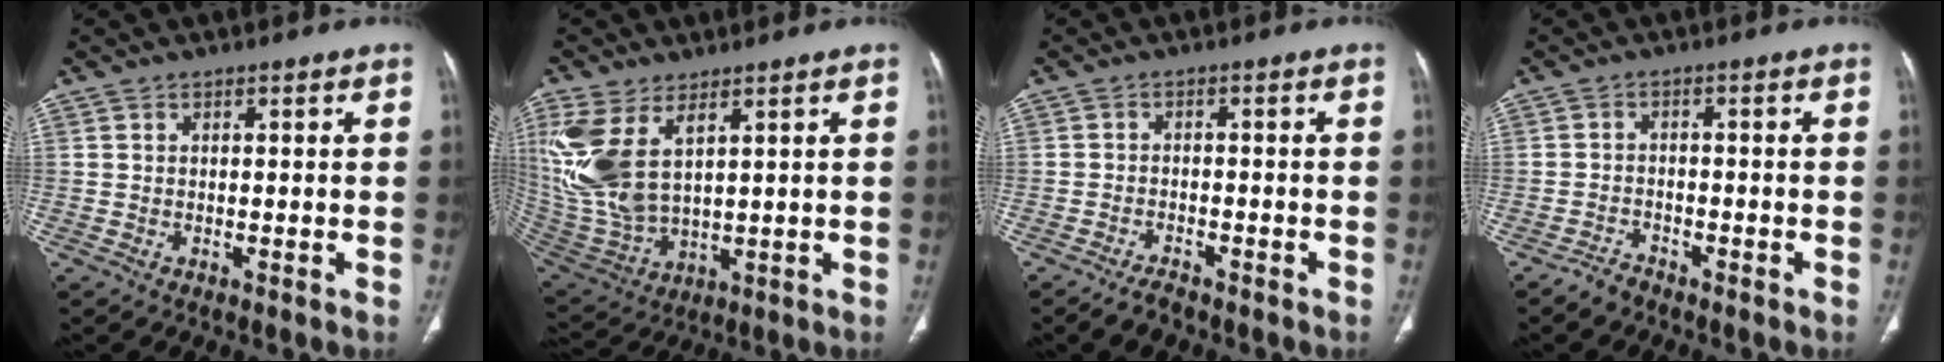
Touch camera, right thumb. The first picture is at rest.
{"total": 14.8, "force": [5.6, 7.6, 11.4], "torque": [-0.260, -0.015, 0.135]}
{"total": 3.2, "force": [-2.7, 1.1, 1.3], "torque": [-0.030, 0.010, -0.045]}
{"total": 2.6, "force": [-2.3, 1.1, 0.4], "torque": [-0.014, 0.011, -0.040]}